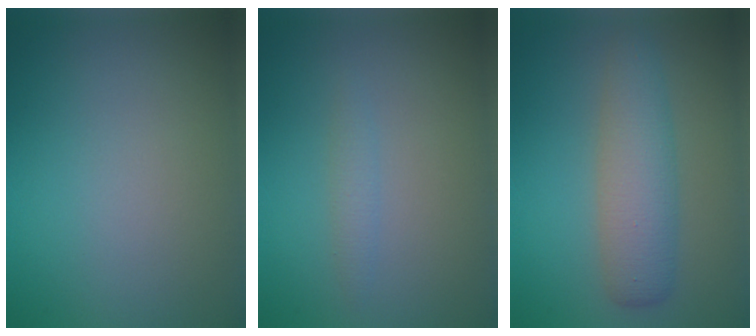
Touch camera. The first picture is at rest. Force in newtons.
{"total": 1.0, "press": 1.0, "slide": 0.0}
{"total": 4.4, "press": 4.3, "slide": 0.1}